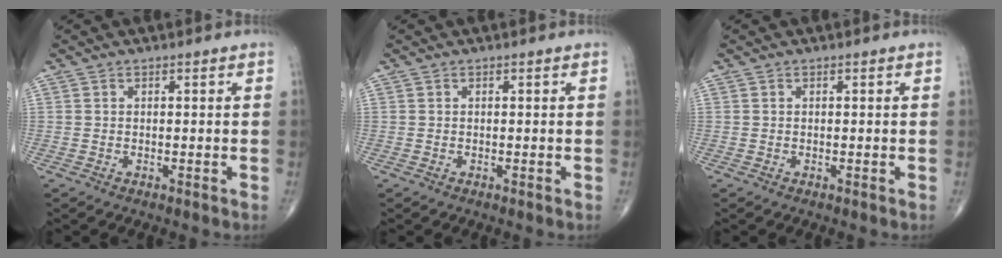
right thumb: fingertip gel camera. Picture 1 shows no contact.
{"total": 0.0}
{"total": 0.0}